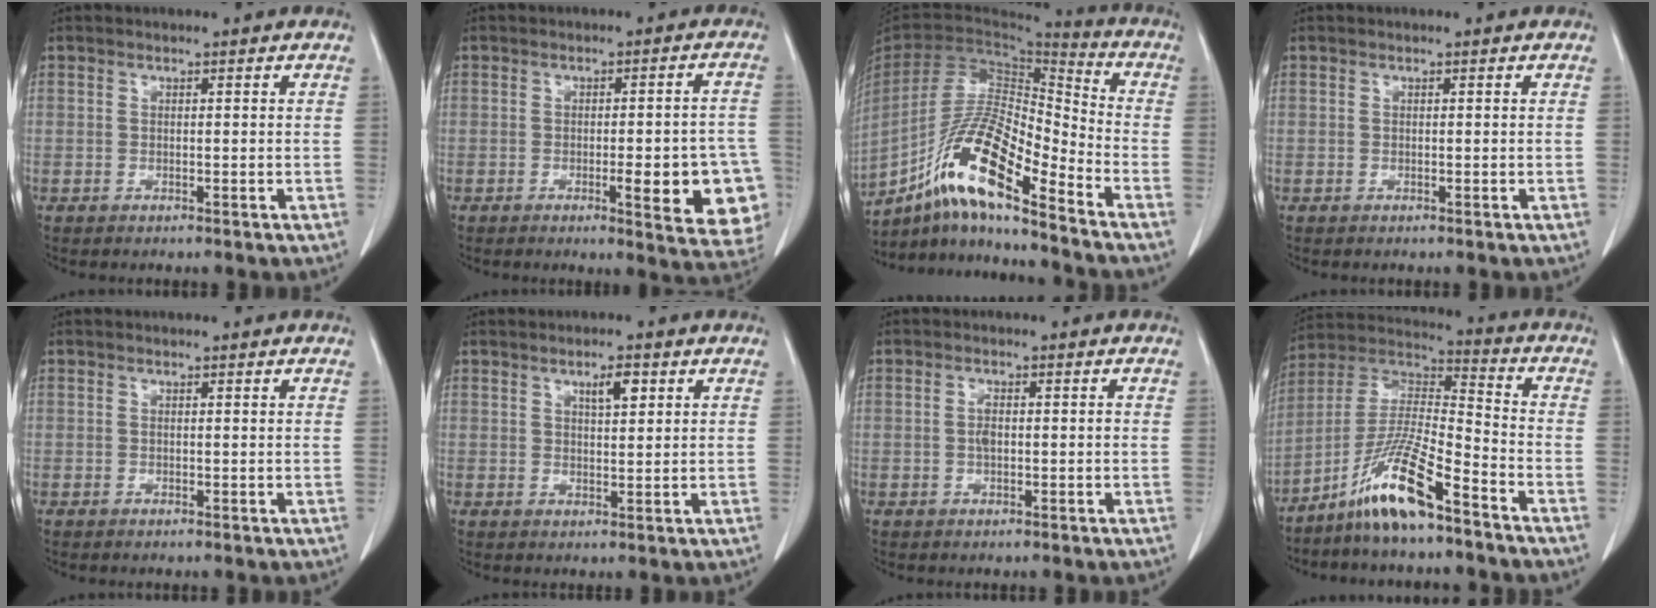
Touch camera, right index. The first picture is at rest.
{"total": 12.5, "force": [-3.9, 2.5, 11.6], "torque": [-0.076, 0.011, -0.040]}
{"total": 16.5, "force": [-10.6, 2.2, 12.4], "torque": [-0.238, -0.001, -0.192]}
{"total": 0.0}
{"total": 0.0}
{"total": 3.1, "force": [1.6, 0.8, 2.6], "torque": [-0.043, -0.001, 0.026]}
{"total": 2.0, "force": [-0.2, 0.8, 1.8], "torque": [-0.039, 0.002, -0.002]}
{"total": 12.5, "force": [-8.4, 0.8, 9.2], "torque": [-0.191, -0.004, -0.161]}